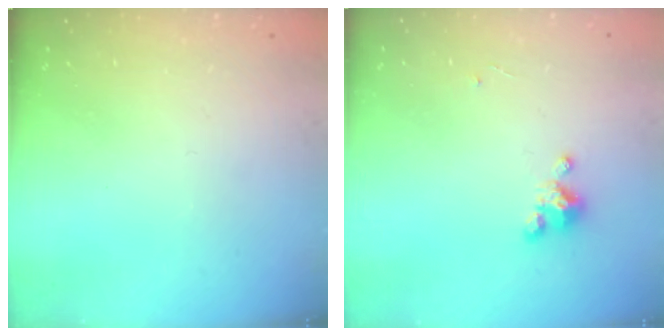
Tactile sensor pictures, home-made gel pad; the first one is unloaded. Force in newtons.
{"total": 2.7, "press": 2.7, "slide": 0.3}